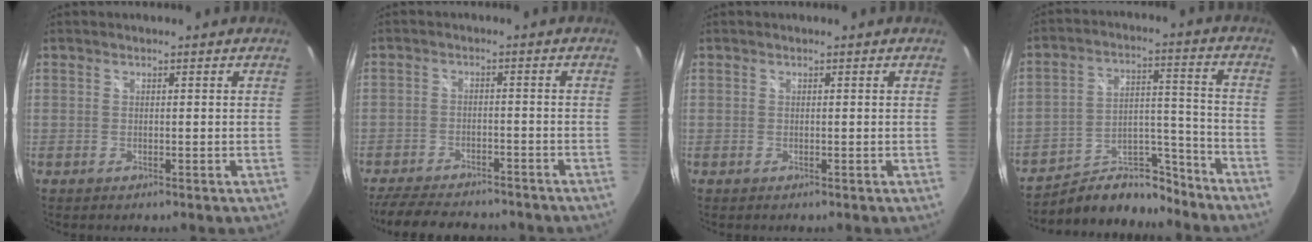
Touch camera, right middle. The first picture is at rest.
{"total": 11.2, "force": [-9.7, 3.7, 4.1], "torque": [-0.106, 0.003, -0.149]}
{"total": 0.0}
{"total": 14.5, "force": [-12.6, 5.9, 4.2], "torque": [-0.071, 0.041, -0.184]}